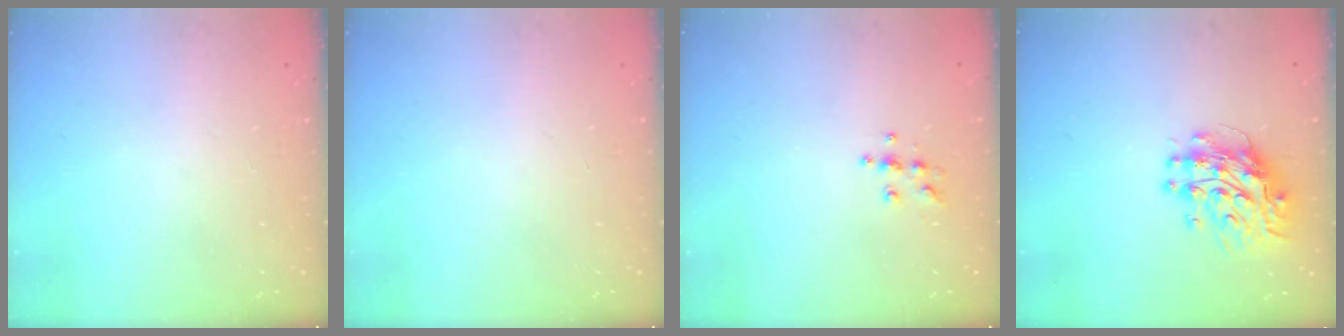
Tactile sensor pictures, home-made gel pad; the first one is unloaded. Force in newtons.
{"total": 0.0}
{"total": 6.9, "press": 6.9, "slide": 0.4}
{"total": 10.7, "press": 10.7, "slide": 0.9}